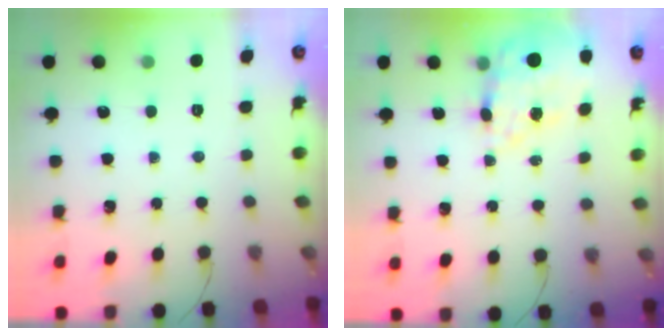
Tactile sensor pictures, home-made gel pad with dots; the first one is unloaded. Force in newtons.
{"total": 15.0, "press": 14.5, "slide": 3.8}